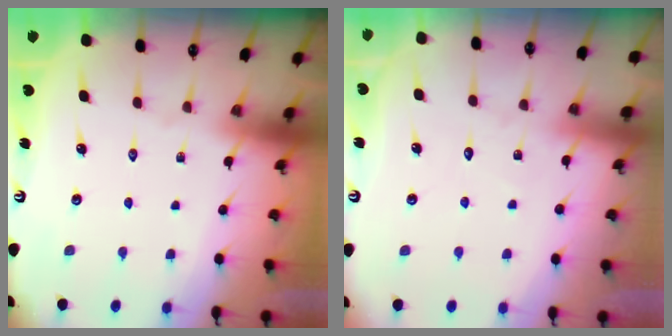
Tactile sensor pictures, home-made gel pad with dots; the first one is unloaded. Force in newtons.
{"total": 2.6, "press": 2.6, "slide": 0.2}